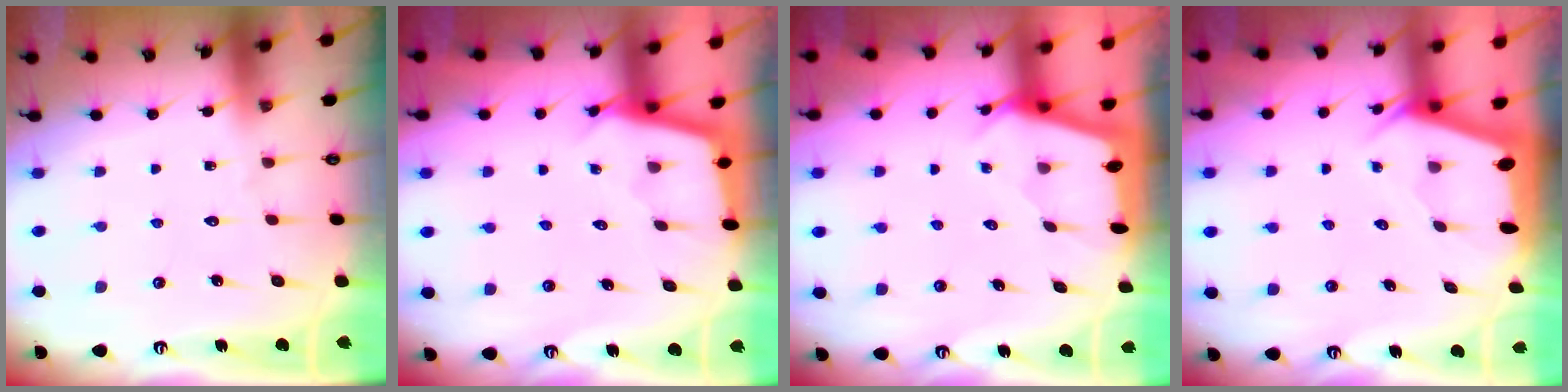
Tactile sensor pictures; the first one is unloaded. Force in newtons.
{"total": 2.3, "press": 2.3, "slide": 0.2}
{"total": 3.4, "press": 3.4, "slide": 0.2}
{"total": 2.9, "press": 2.9, "slide": 0.2}